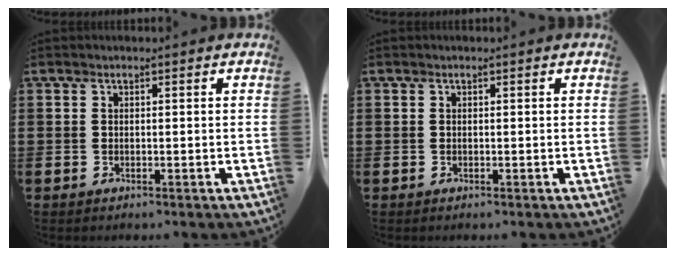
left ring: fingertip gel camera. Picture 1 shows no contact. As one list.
[{"total": 0.0}]